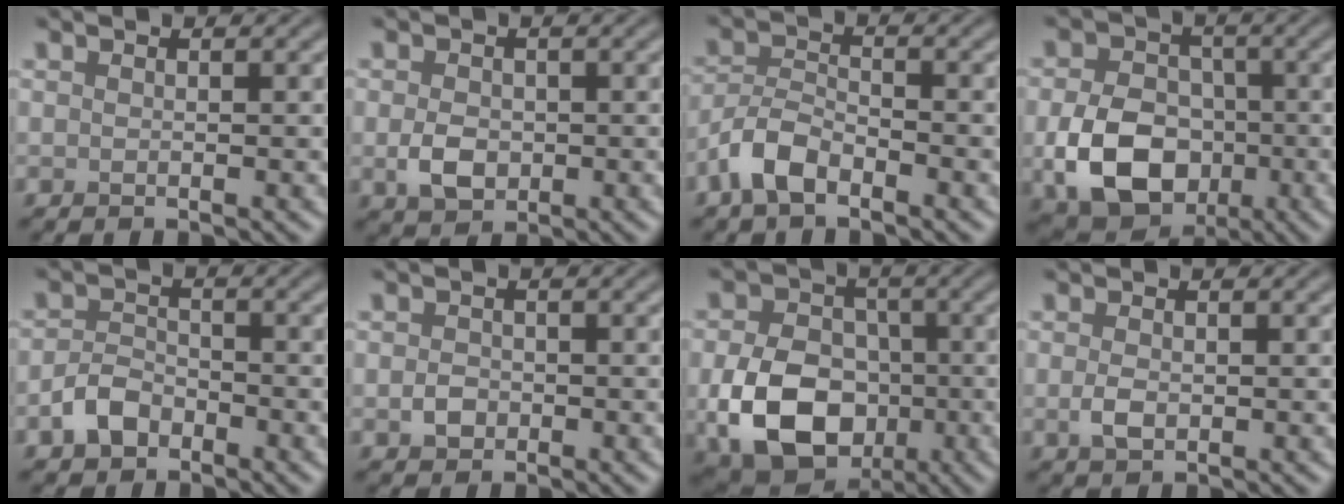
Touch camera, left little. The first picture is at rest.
{"total": 2.9, "force": [-0.4, 2.1, 1.9], "torque": [-0.037, -0.004, -0.011]}
{"total": 3.6, "force": [-2.4, 1.6, 2.2], "torque": [-0.044, 0.006, -0.058]}
{"total": 9.0, "force": [-2.4, 6.7, 5.5], "torque": [-0.112, -0.016, -0.047]}
{"total": 2.8, "force": [-1.7, 1.8, 1.3], "torque": [-0.022, 0.007, -0.038]}
{"total": 1.5, "force": [-0.4, 1.2, 0.7], "torque": [-0.012, -0.002, -0.011]}
{"total": 10.5, "force": [-2.7, 7.8, 6.4], "torque": [-0.126, -0.024, -0.054]}
{"total": 1.7, "force": [-0.2, 1.0, 1.3], "torque": [-0.030, -0.003, -0.003]}